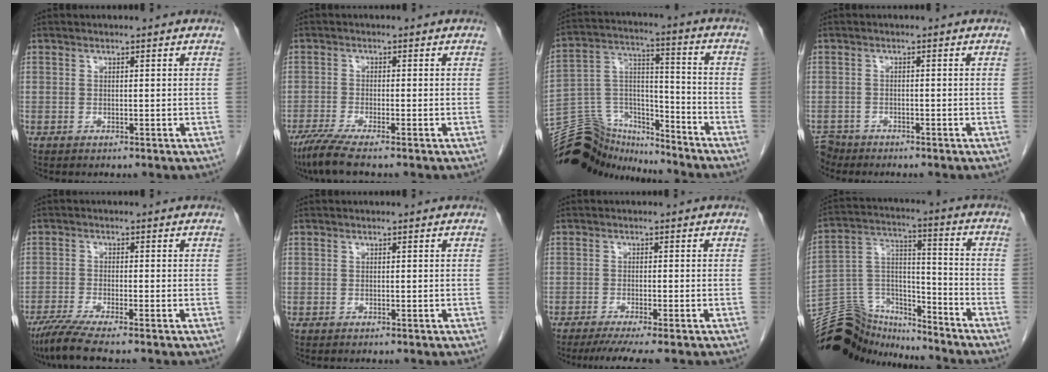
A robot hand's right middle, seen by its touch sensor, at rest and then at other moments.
{"total": 5.1, "force": [-3.9, -0.2, 3.3], "torque": [-0.061, -0.015, -0.075]}
{"total": 15.6, "force": [-14.9, 4.2, 1.4], "torque": [-0.037, 0.063, -0.256]}
{"total": 2.5, "force": [-2.3, 0.7, -0.4], "torque": [0.003, -0.006, -0.042]}
{"total": 5.4, "force": [-4.3, -0.6, 3.2], "torque": [-0.057, -0.018, -0.082]}
{"total": 0.0}
{"total": 6.3, "force": [-5.0, 0.4, 3.7], "torque": [-0.048, -0.013, -0.077]}
{"total": 14.5, "force": [-14.0, 3.6, 0.8], "torque": [-0.023, 0.062, -0.245]}